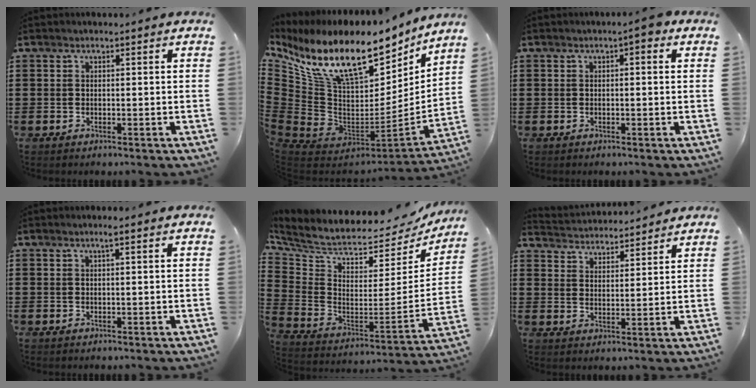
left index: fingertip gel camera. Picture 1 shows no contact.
{"total": 16.0, "force": [11.2, 6.5, 9.4], "torque": [-0.221, -0.085, 0.197]}
{"total": 1.7, "force": [0.2, 0.5, 1.6], "torque": [-0.025, 0.000, 0.000]}
{"total": 1.2, "force": [0.4, 0.0, 1.1], "torque": [-0.020, 0.000, 0.007]}
{"total": 5.0, "force": [4.4, 1.2, 2.0], "torque": [-0.066, -0.057, 0.070]}
{"total": 3.5, "force": [3.5, 0.2, -0.3], "torque": [-0.011, -0.022, 0.061]}